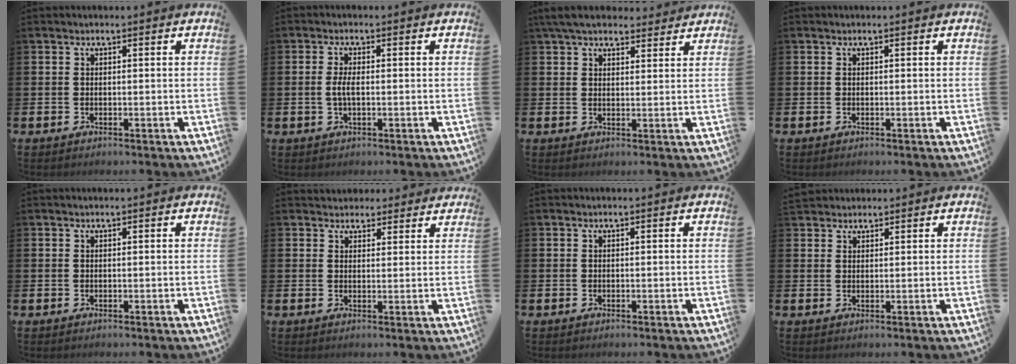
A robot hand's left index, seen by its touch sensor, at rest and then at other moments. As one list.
[{"total": 2.3, "force": [-0.2, 0.9, 2.2], "torque": [-0.040, -0.004, -0.009]}, {"total": 5.7, "force": [5.0, 1.8, 1.8], "torque": [-0.043, -0.013, 0.094]}, {"total": 0.0}, {"total": 0.0}, {"total": 3.3, "force": [3.1, 1.1, -0.4], "torque": [0.012, -0.016, 0.055]}, {"total": 0.0}, {"total": 2.2, "force": [2.1, 0.8, -0.1], "torque": [0.010, -0.005, 0.037]}]